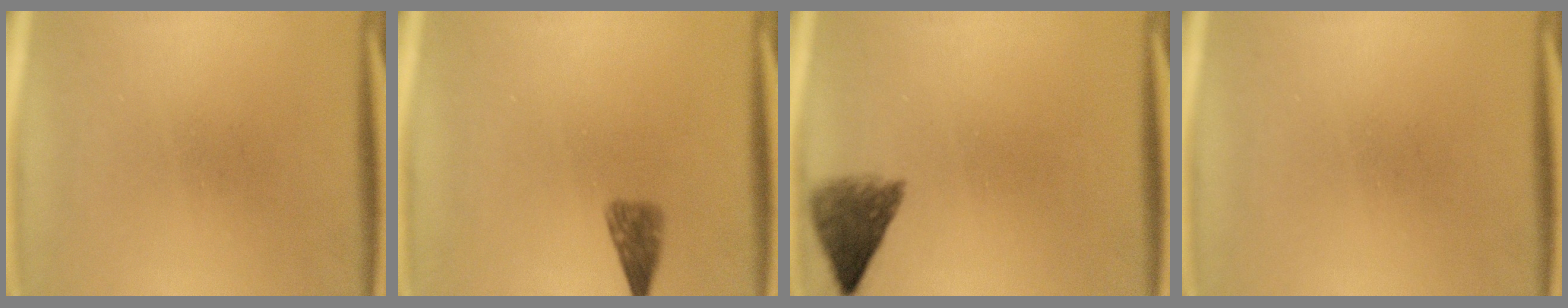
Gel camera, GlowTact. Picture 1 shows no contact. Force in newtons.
{"total": 2.5}
{"total": 5.0}
{"total": 0.0}